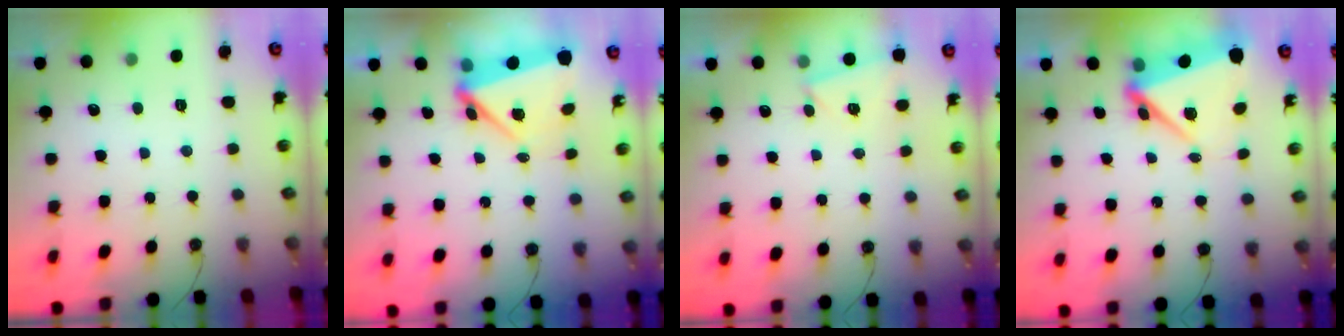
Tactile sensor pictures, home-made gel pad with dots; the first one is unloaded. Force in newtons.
{"total": 5.9, "press": 5.9, "slide": 0.1}
{"total": 2.4, "press": 2.3, "slide": 0.6}
{"total": 7.0, "press": 6.8, "slide": 1.8}